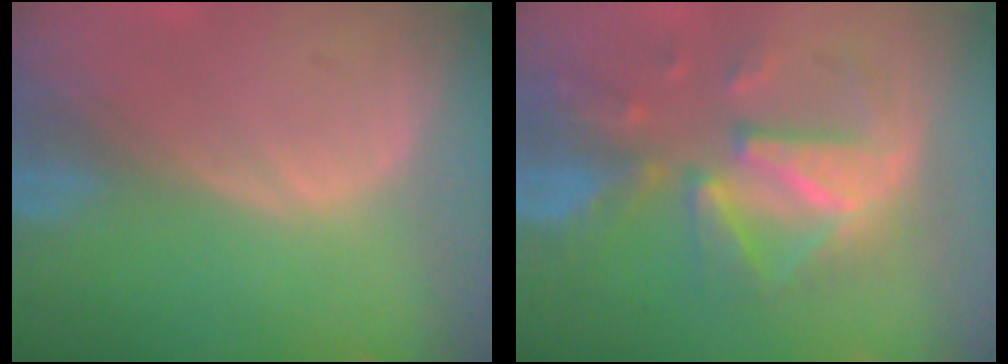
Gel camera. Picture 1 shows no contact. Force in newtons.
{"total": 9.6, "press": 9.6, "slide": 0.6}